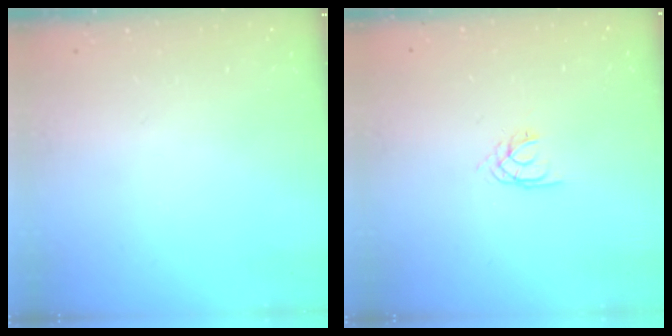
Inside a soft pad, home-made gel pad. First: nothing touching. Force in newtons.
{"total": 1.7, "press": 1.7, "slide": 0.1}